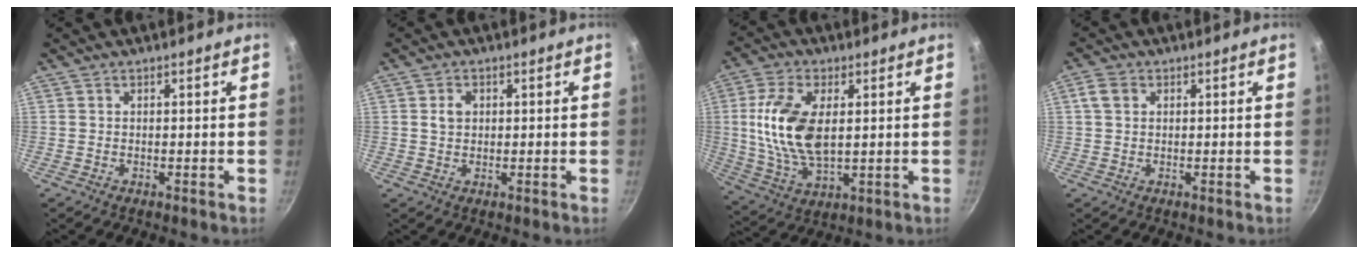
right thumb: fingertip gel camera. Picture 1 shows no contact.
{"total": 2.7, "force": [0.6, 2.1, 1.6], "torque": [-0.019, 0.001, 0.011]}
{"total": 14.8, "force": [2.1, 7.9, 12.3], "torque": [-0.235, -0.006, 0.045]}
{"total": 3.2, "force": [0.8, 2.6, 1.8], "torque": [-0.027, 0.003, 0.014]}